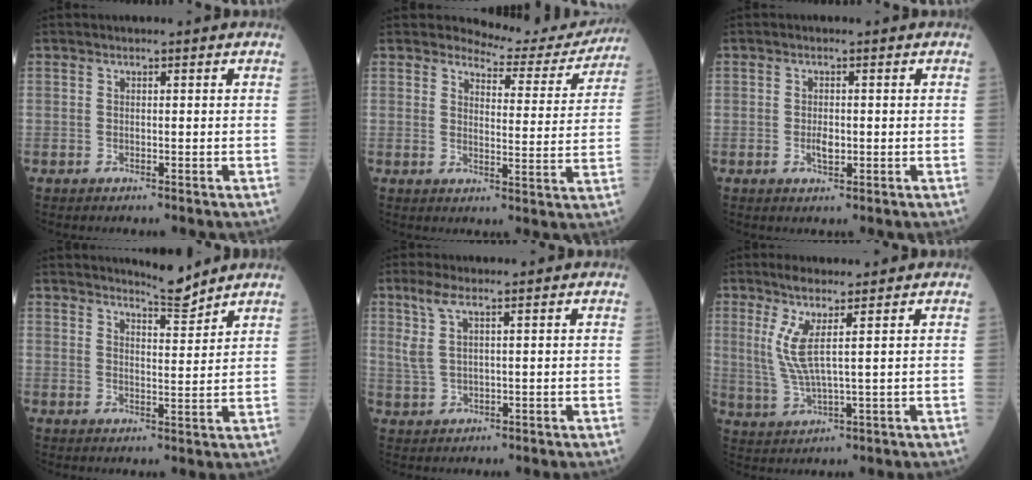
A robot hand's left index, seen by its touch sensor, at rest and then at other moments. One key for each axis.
{"total": 9.5, "fx": 9.4, "fy": 1.8, "fz": -0.1, "tx": 0.013, "ty": -0.029, "tz": 0.105}
{"total": 1.9, "fx": -0.5, "fy": 0.9, "fz": 1.6, "tx": -0.029, "ty": 0.001, "tz": -0.007}
{"total": 4.1, "fx": 4.1, "fy": -0.3, "fz": 0.5, "tx": -0.015, "ty": -0.018, "tz": 0.066}
{"total": 3.9, "fx": 2.2, "fy": 0.6, "fz": 3.1, "tx": -0.079, "ty": 0.009, "tz": 0.053}
{"total": 6.1, "fx": 2.1, "fy": -0.4, "fz": 5.7, "tx": -0.128, "ty": -0.007, "tz": 0.048}